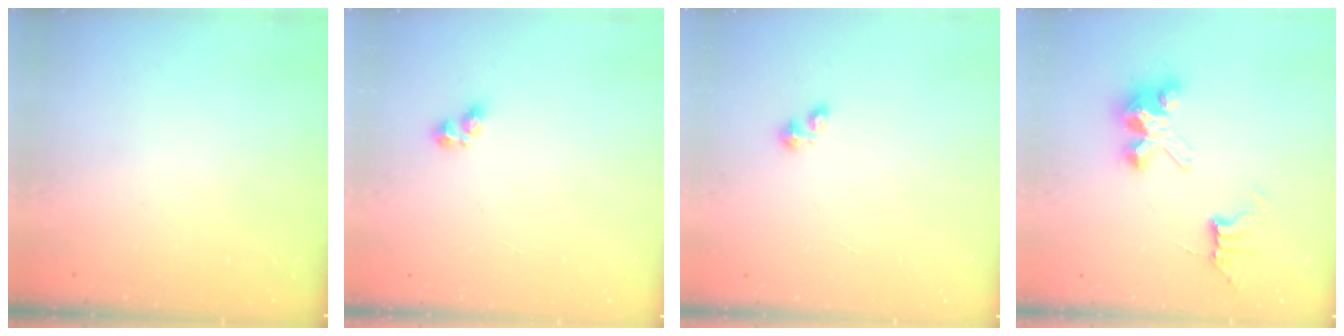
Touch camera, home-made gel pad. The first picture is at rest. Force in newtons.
{"total": 3.5, "press": 3.3, "slide": 1.2}
{"total": 1.9, "press": 1.8, "slide": 0.2}
{"total": 7.8, "press": 7.8, "slide": 0.6}